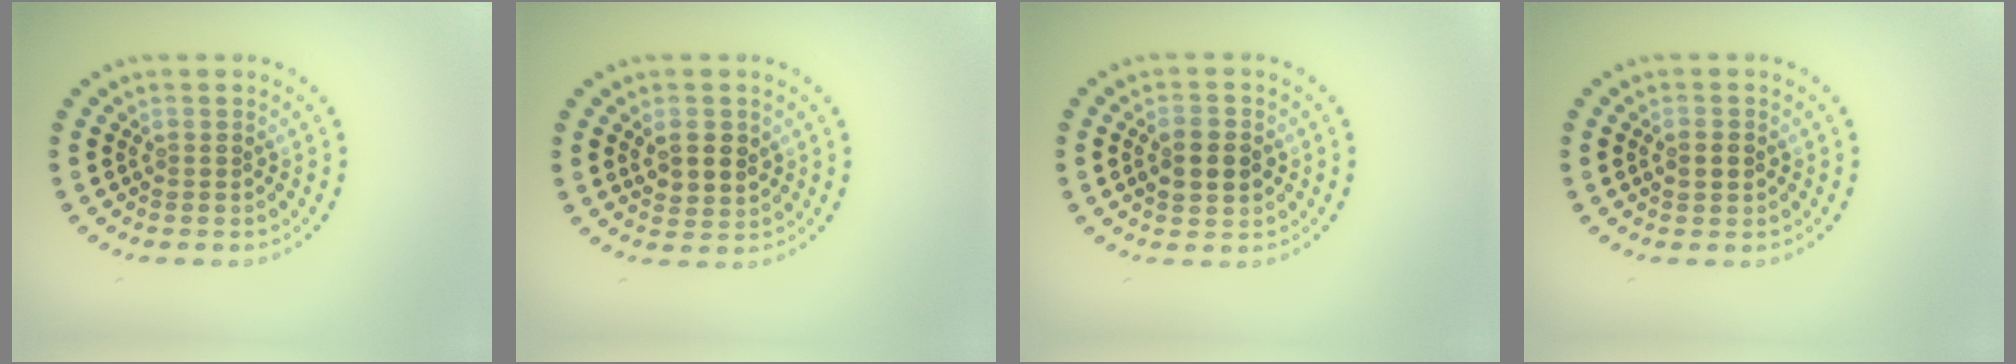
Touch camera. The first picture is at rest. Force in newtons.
{"total": 2.7, "press": 2.6, "slide": 0.7}
{"total": 3.3, "press": 3.3, "slide": 0.1}
{"total": 2.1, "press": 2.1, "slide": 0.2}